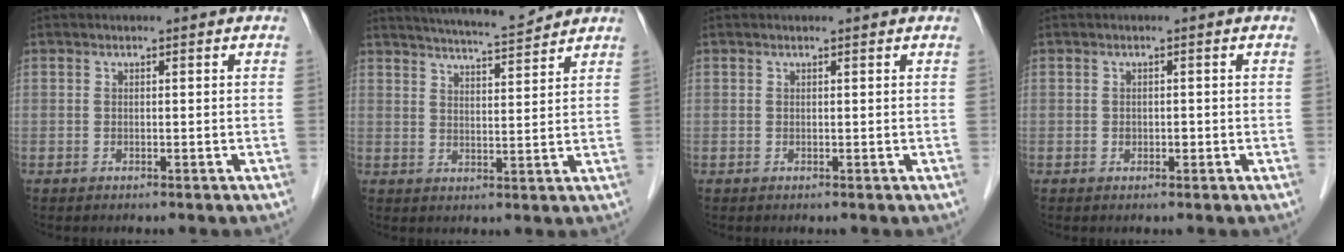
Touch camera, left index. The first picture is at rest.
{"total": 8.9, "force": [8.4, 0.1, 3.0], "torque": [-0.055, 0.006, 0.129]}
{"total": 0.6, "force": [0.6, 0.0, 0.2], "torque": [-0.008, 0.006, 0.012]}
{"total": 0.8, "force": [-0.1, 0.6, 0.4], "torque": [-0.006, 0.002, -0.003]}